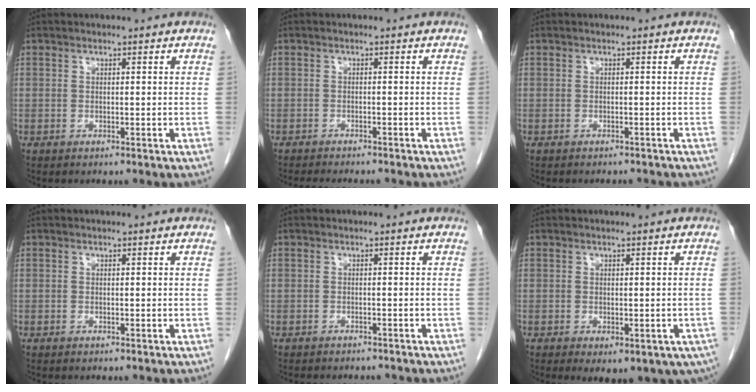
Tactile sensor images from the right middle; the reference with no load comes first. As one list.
[{"total": 7.5, "force": [-6.7, 1.3, 3.0], "torque": [-0.038, -0.008, -0.091]}, {"total": 2.8, "force": [-2.7, 0.7, 0.6], "torque": [-0.007, -0.003, -0.032]}, {"total": 0.0}, {"total": 4.7, "force": [-4.4, 1.3, 1.4], "torque": [-0.014, -0.002, -0.054]}, {"total": 9.5, "force": [-5.3, 4.7, 6.3], "torque": [-0.083, -0.014, -0.061]}]